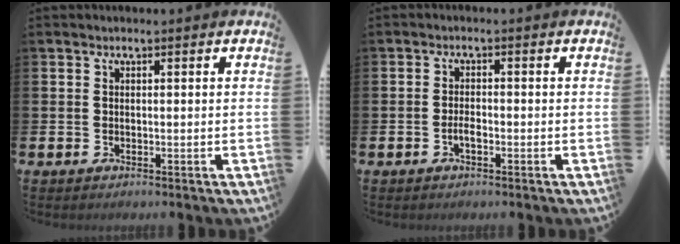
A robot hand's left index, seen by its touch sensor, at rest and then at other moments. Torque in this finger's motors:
{"motor_torque": [0.32, 0.07, 0.03, 0.06]}